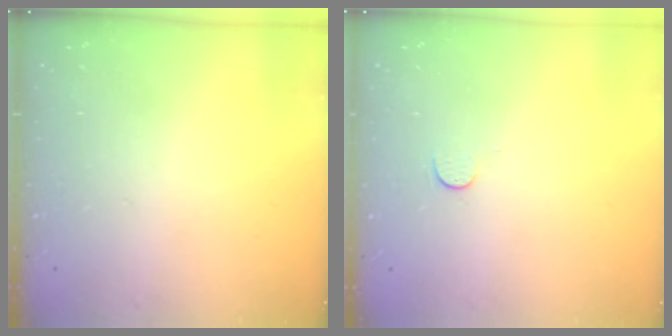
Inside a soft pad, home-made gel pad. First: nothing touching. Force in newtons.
{"total": 2.8, "press": 2.8, "slide": 0.4}